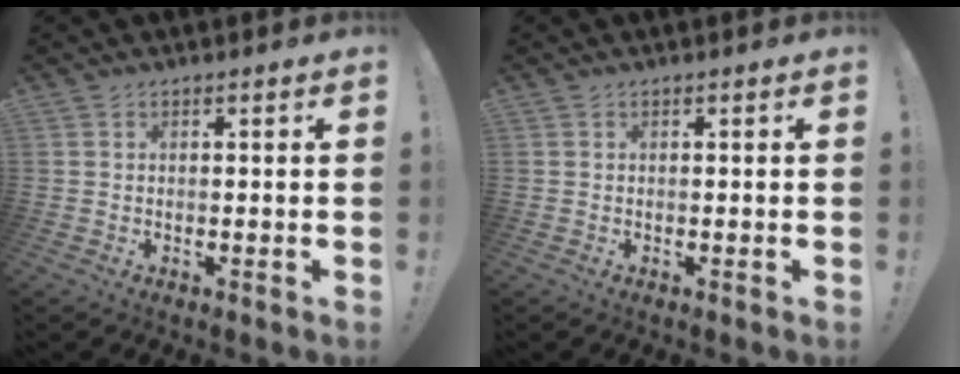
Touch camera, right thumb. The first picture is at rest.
{"total": 0.0}